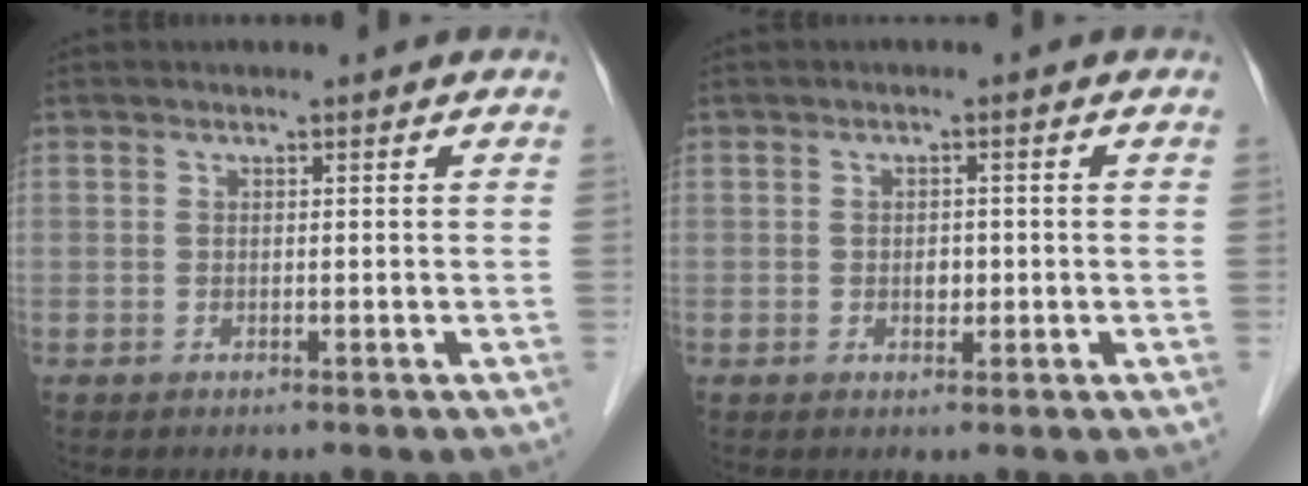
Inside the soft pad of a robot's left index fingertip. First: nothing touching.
{"total": 1.6, "force": [-0.3, 1.1, 1.2], "torque": [-0.019, 0.002, -0.002]}